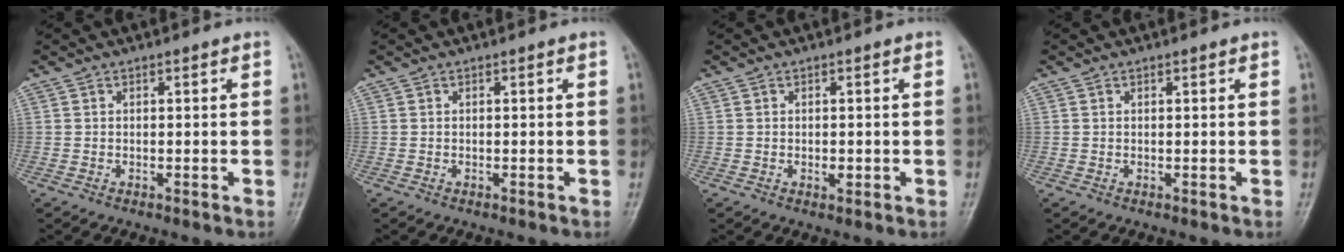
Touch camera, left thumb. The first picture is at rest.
{"total": 0.0}
{"total": 1.4, "force": [-0.1, 0.8, 1.0], "torque": [-0.014, -0.002, -0.002]}
{"total": 0.0}